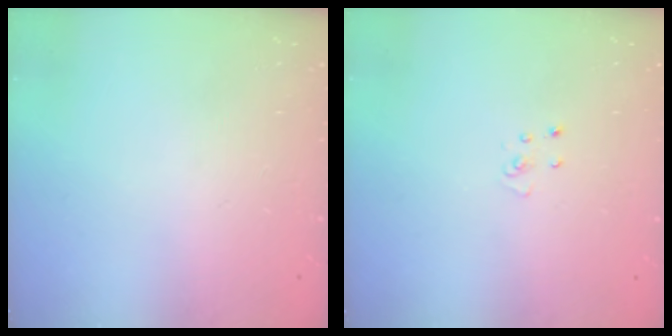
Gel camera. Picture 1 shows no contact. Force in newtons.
{"total": 2.5, "press": 2.5, "slide": 0.3}